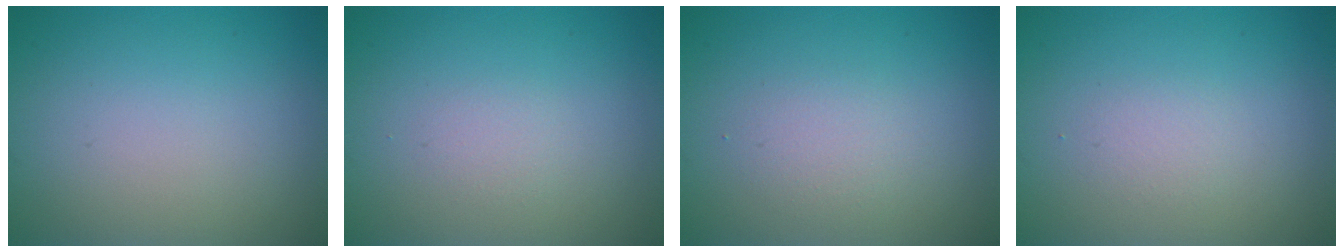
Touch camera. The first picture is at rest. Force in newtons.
{"total": 0.8, "press": 0.8, "slide": 0.1}
{"total": 1.6, "press": 1.6, "slide": 0.1}
{"total": 0.9, "press": 0.9, "slide": 0.2}